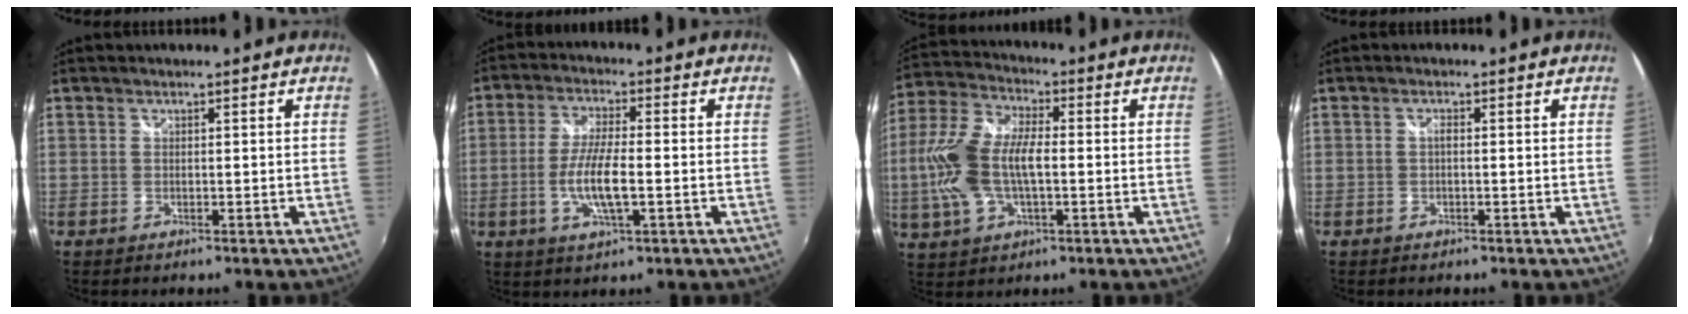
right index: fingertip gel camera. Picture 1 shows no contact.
{"total": 8.6, "force": [-1.9, 1.9, 8.1], "torque": [-0.164, -0.004, -0.038]}
{"total": 14.2, "force": [-1.2, 7.0, 12.2], "torque": [-0.269, 0.010, -0.024]}
{"total": 0.8, "force": [-0.2, 0.3, 0.7], "torque": [-0.014, 0.004, -0.004]}